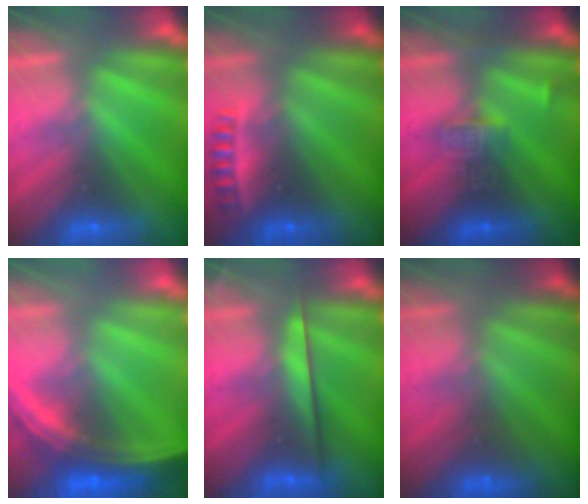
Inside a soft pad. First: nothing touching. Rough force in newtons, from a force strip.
{"total": 2.4}
{"total": 2.9}
{"total": 7.4}
{"total": 2.4}
{"total": 2.4}